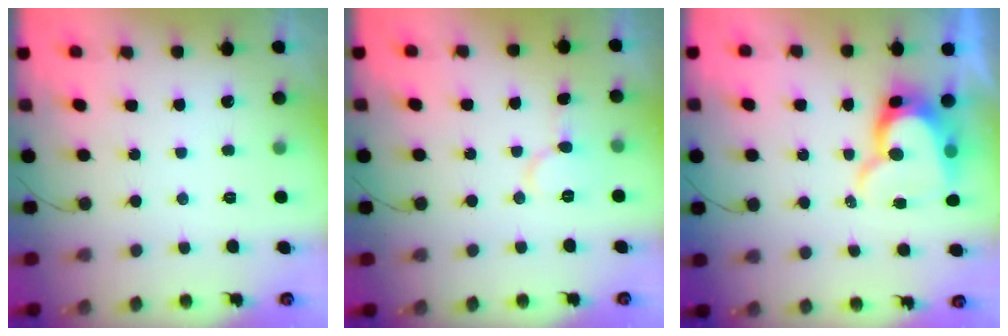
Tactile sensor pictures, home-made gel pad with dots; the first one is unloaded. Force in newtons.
{"total": 6.9, "press": 6.9, "slide": 0.3}
{"total": 13.5, "press": 13.4, "slide": 1.4}